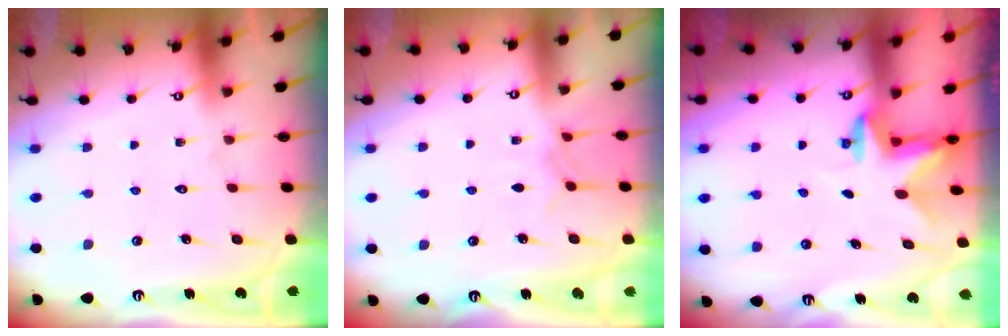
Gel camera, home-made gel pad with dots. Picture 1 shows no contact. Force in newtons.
{"total": 3.6, "press": 3.5, "slide": 0.6}
{"total": 2.4, "press": 2.4, "slide": 0.4}